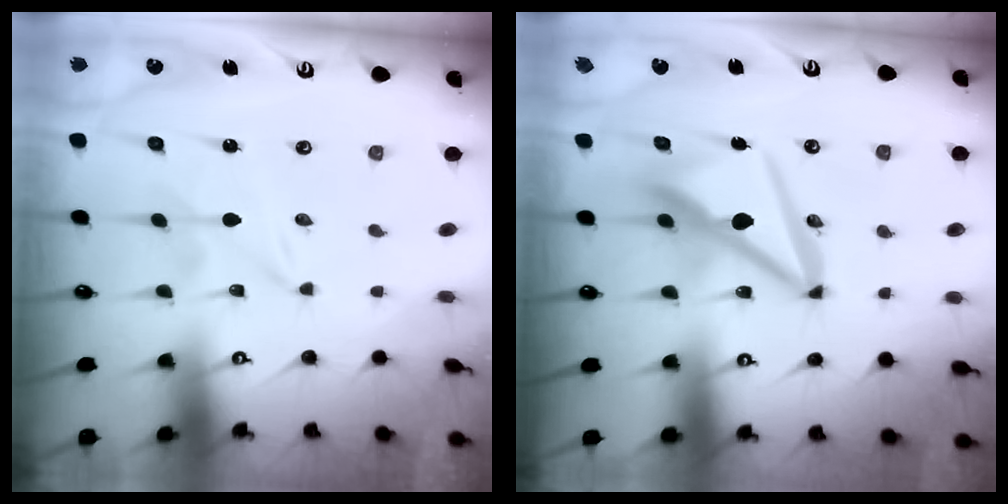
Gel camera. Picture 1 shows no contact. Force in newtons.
{"total": 11.6, "press": 11.5, "slide": 1.3}